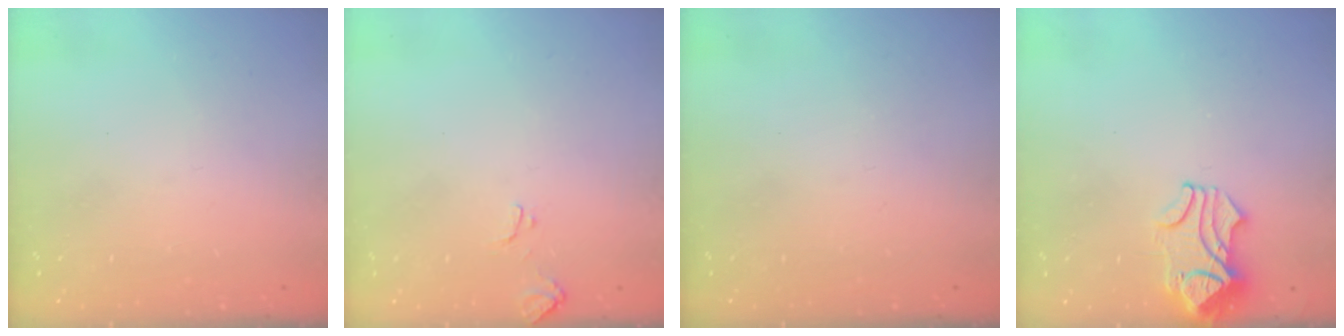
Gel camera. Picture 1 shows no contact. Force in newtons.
{"total": 2.5, "press": 2.5, "slide": 0.3}
{"total": 0.0}
{"total": 1.2, "press": 0.6, "slide": 1.0}